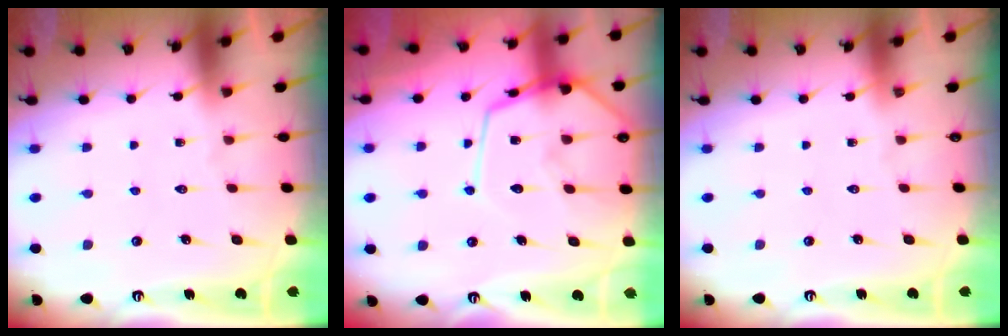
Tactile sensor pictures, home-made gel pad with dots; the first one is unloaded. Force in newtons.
{"total": 14.6, "press": 14.5, "slide": 1.4}
{"total": 0.0}